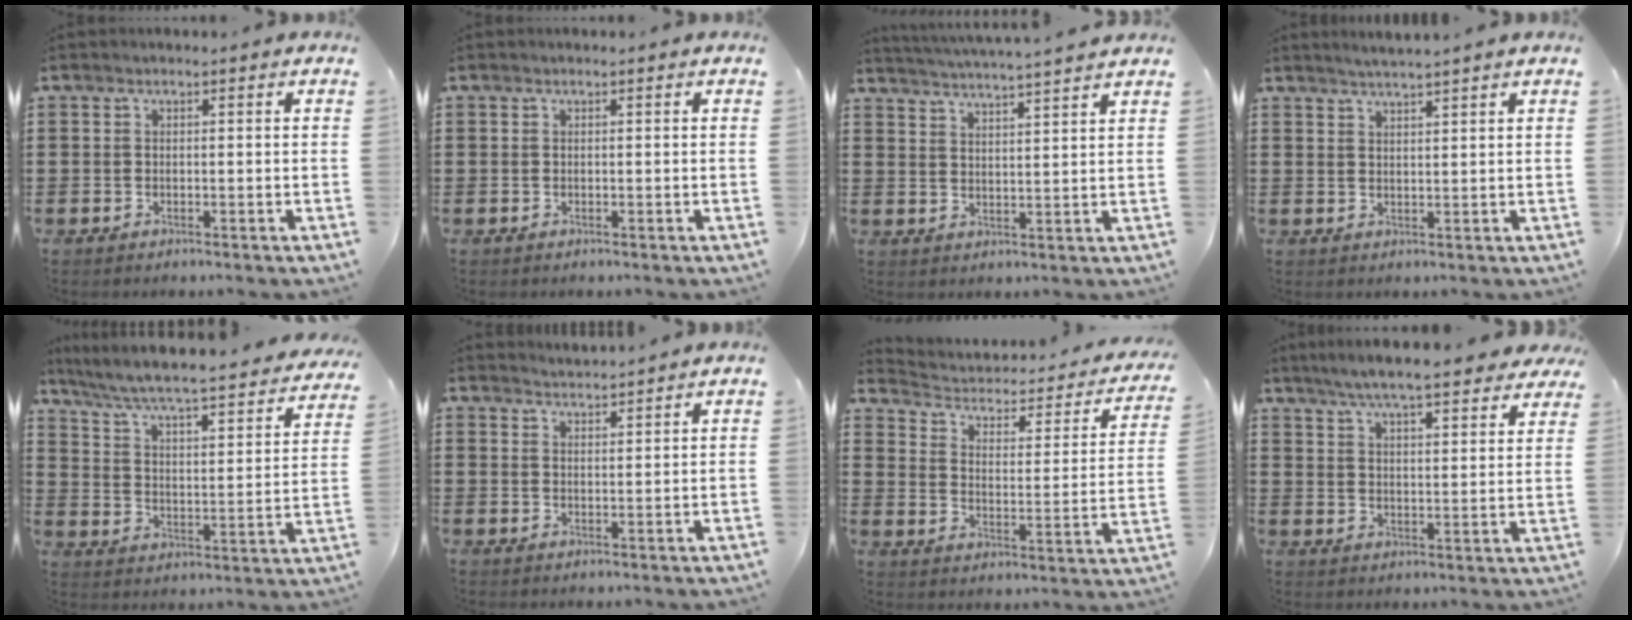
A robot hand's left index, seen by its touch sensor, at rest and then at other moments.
{"total": 0.0}
{"total": 3.5, "force": [3.4, -0.8, 0.5], "torque": [-0.024, -0.025, 0.057]}
{"total": 2.2, "force": [2.1, -0.6, 0.5], "torque": [-0.013, -0.006, 0.040]}
{"total": 4.8, "force": [4.2, -0.2, 2.3], "torque": [-0.067, -0.047, 0.060]}
{"total": 2.3, "force": [2.3, -0.4, -0.2], "torque": [-0.002, -0.007, 0.044]}
{"total": 2.4, "force": [1.4, 1.4, 1.3], "torque": [-0.040, -0.018, 0.015]}
{"total": 6.7, "force": [6.1, 0.2, 2.7], "torque": [-0.075, -0.022, 0.110]}